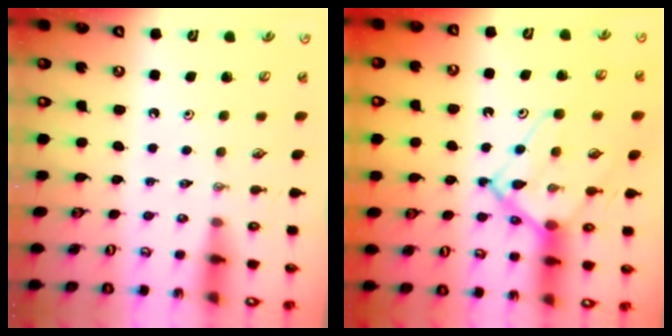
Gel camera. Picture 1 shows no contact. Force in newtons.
{"total": 17.1, "press": 17.0, "slide": 1.7}